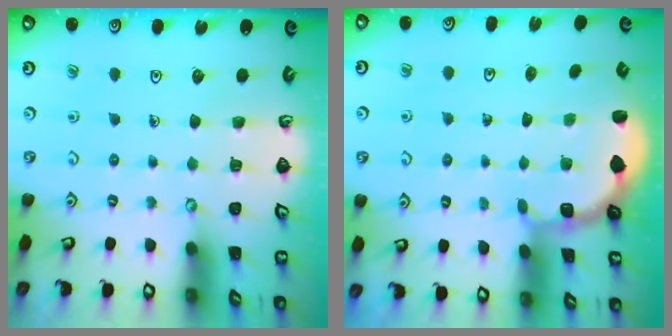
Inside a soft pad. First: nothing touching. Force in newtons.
{"total": 1.8, "press": 1.6, "slide": 0.7}